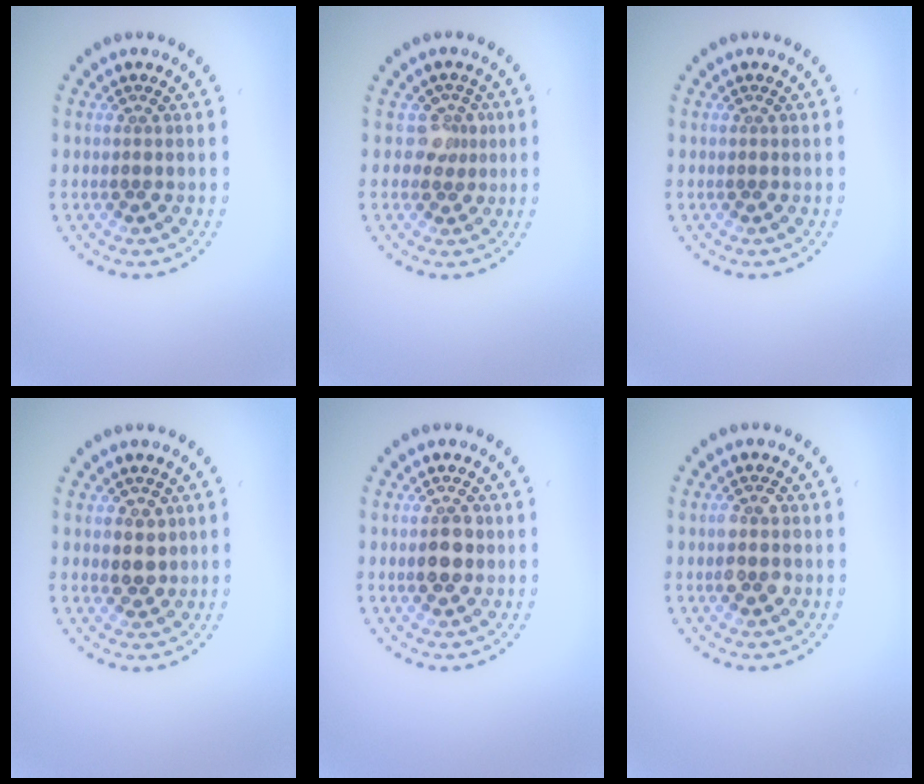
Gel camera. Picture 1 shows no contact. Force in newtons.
{"total": 2.0, "press": 1.5, "slide": 1.3}
{"total": 0.0}
{"total": 2.4, "press": 2.2, "slide": 0.9}
{"total": 2.8, "press": 2.8, "slide": 0.1}
{"total": 2.5, "press": 2.5, "slide": 0.3}